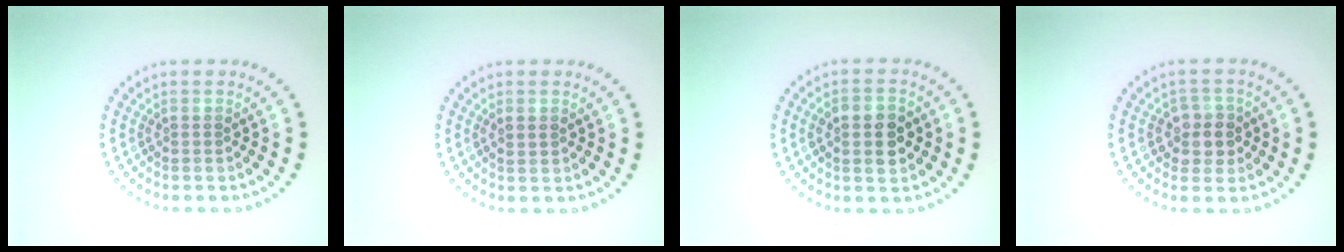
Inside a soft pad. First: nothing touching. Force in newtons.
{"total": 0.6, "press": 0.6, "slide": 0.2}
{"total": 3.7, "press": 3.7, "slide": 0.3}
{"total": 2.6, "press": 2.4, "slide": 1.0}